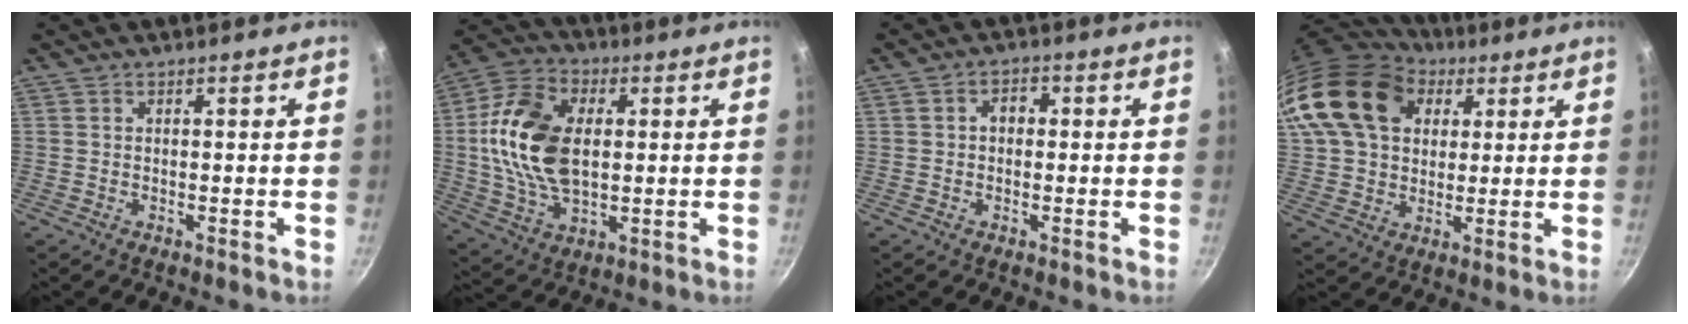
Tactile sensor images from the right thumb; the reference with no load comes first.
{"total": 17.7, "force": [1.7, 10.9, 13.8], "torque": [-0.246, 0.004, 0.025]}
{"total": 3.1, "force": [0.1, 2.2, 2.2], "torque": [-0.020, 0.013, -0.002]}
{"total": 22.3, "force": [7.9, 16.0, 13.2], "torque": [-0.251, 0.013, 0.138]}